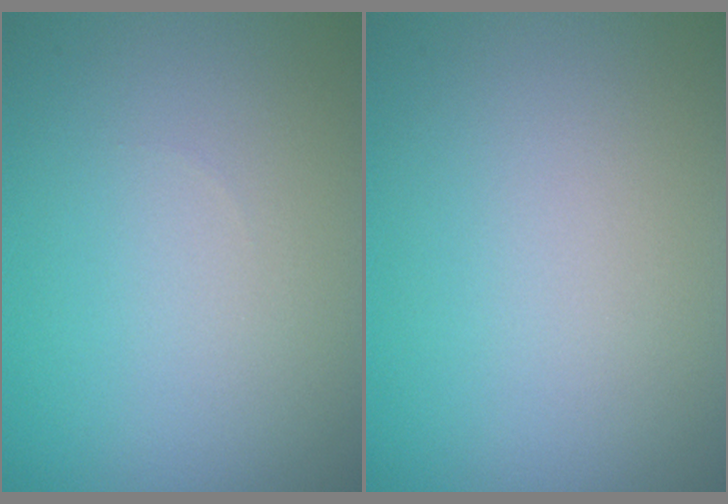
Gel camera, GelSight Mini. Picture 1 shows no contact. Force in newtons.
{"total": 0.0}